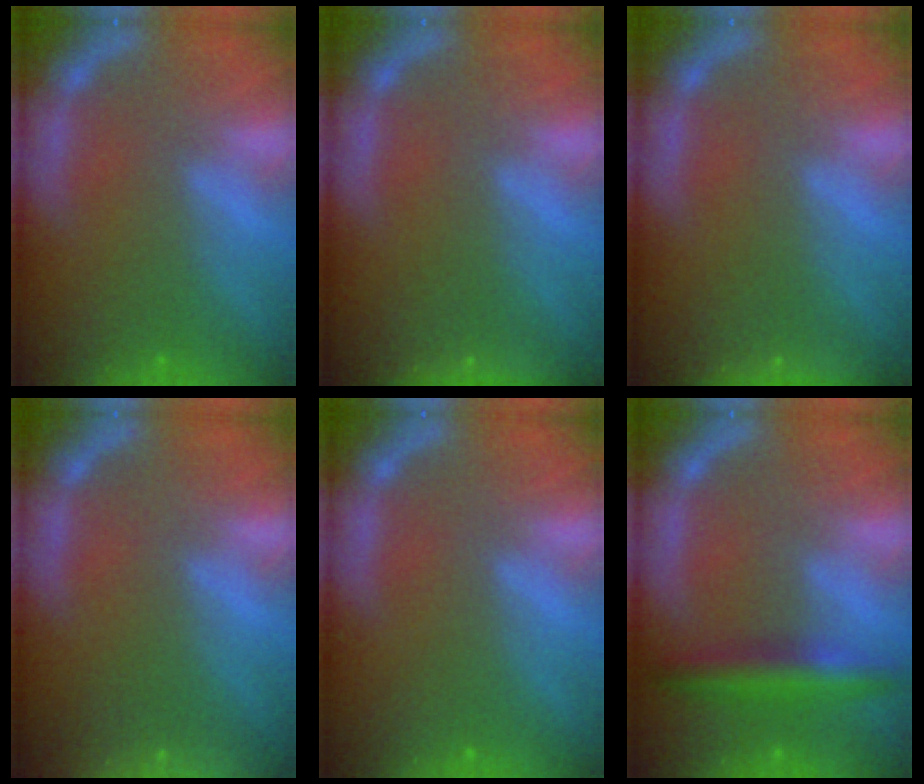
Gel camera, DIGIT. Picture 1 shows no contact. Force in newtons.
{"total": 2.4}
{"total": 2.4}
{"total": 9.5}
{"total": 0.0}
{"total": 4.4}